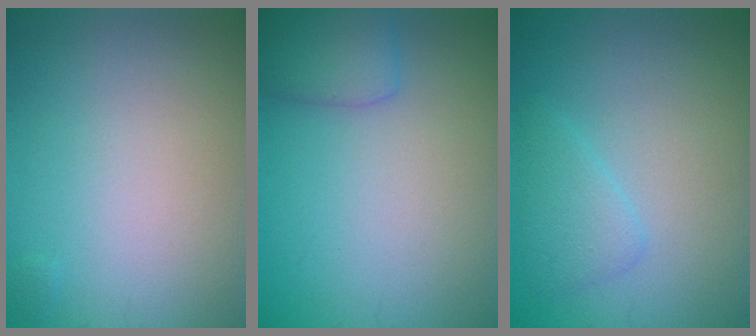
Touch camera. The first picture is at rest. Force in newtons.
{"total": 2.4, "press": 2.4, "slide": 0.1}
{"total": 2.0, "press": 2.0, "slide": 0.2}